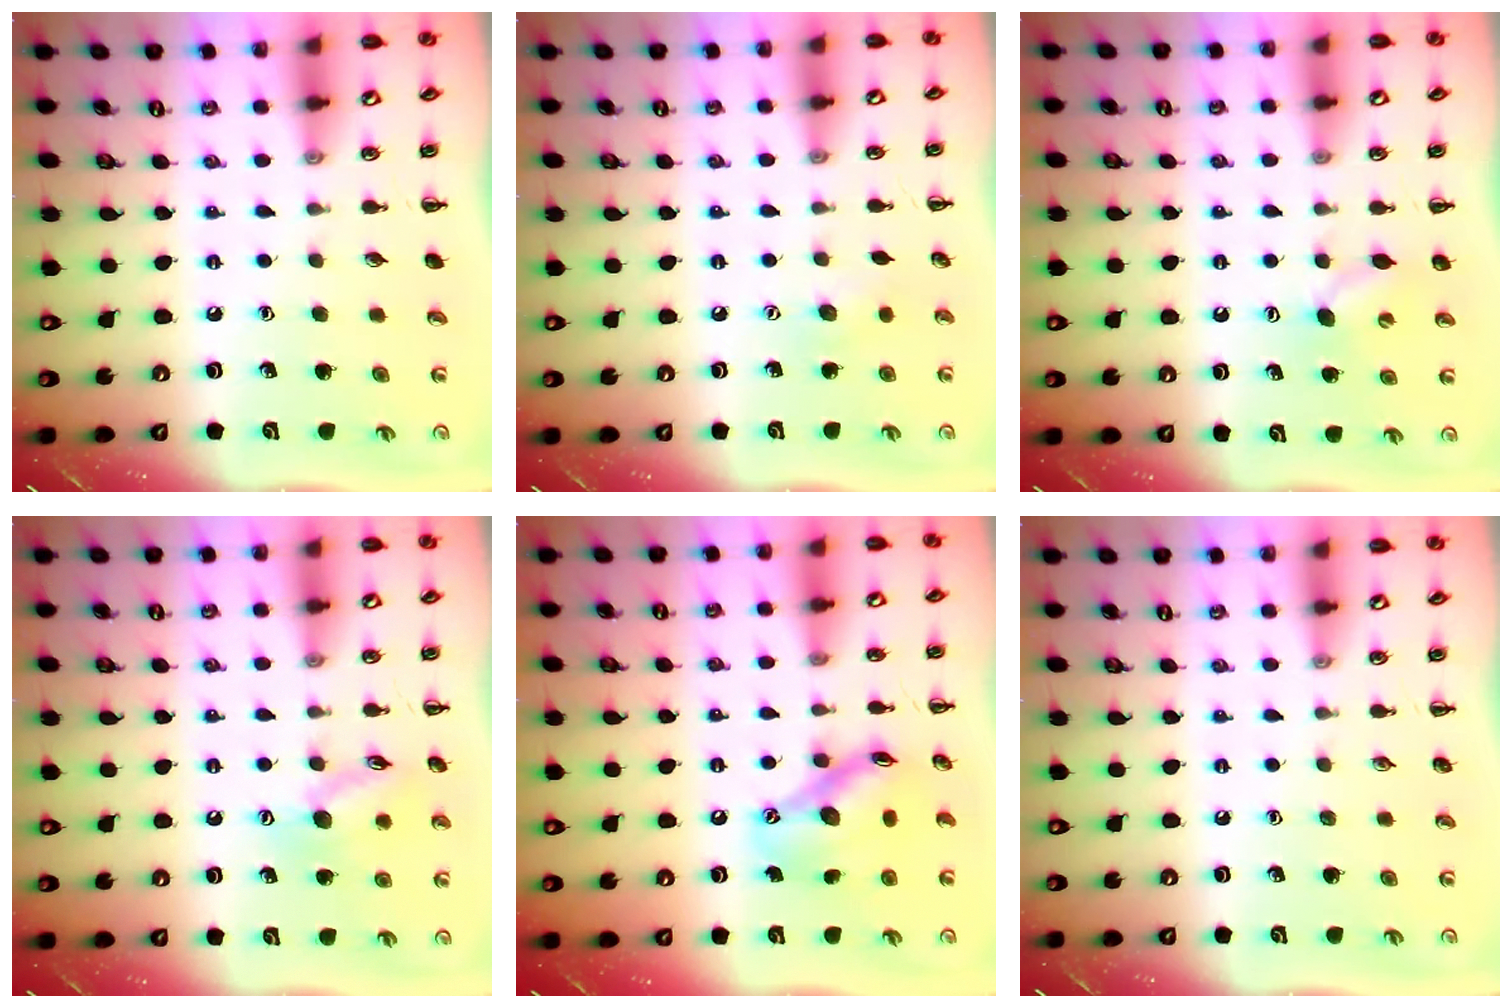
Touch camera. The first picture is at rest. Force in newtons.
{"total": 4.0, "press": 3.9, "slide": 0.7}
{"total": 5.5, "press": 5.4, "slide": 1.5}
{"total": 10.7, "press": 10.6, "slide": 1.5}
{"total": 13.9, "press": 13.6, "slide": 2.4}
{"total": 0.0}